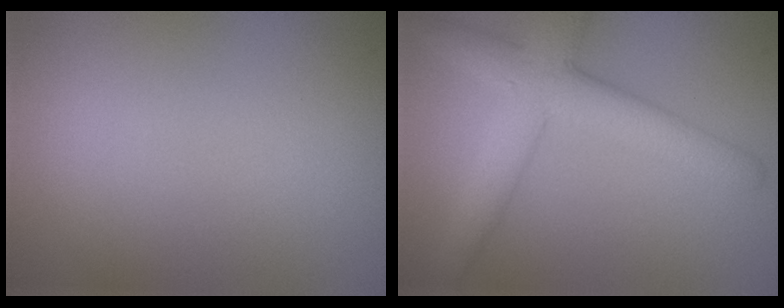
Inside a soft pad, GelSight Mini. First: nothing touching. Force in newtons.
{"total": 5.9, "press": 5.9, "slide": 0.1}